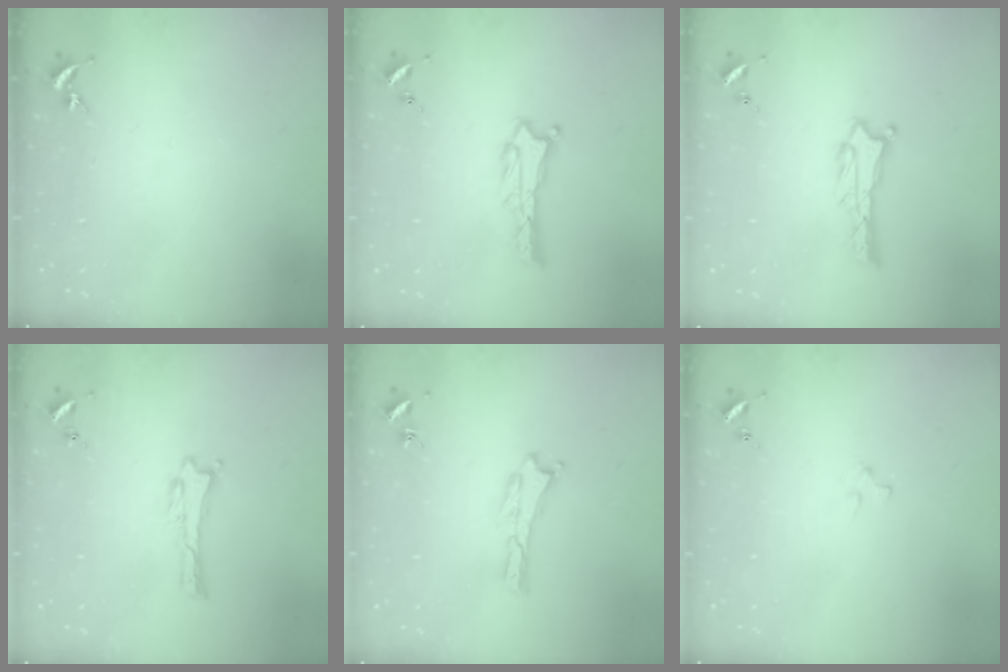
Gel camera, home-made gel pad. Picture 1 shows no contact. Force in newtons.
{"total": 1.3, "press": 1.2, "slide": 0.1}
{"total": 1.3, "press": 1.2, "slide": 0.1}
{"total": 0.0}
{"total": 0.0}
{"total": 2.0, "press": 2.0, "slide": 0.2}